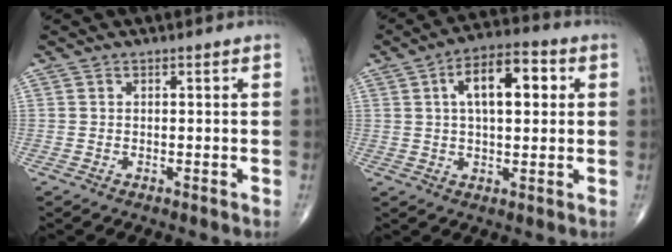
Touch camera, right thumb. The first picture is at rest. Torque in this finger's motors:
{"motor_torque": [0.89, 2.82, 1.47, 0.27, 0.10]}